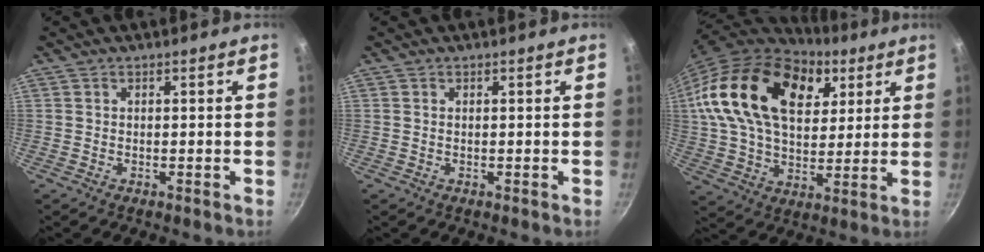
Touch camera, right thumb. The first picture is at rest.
{"total": 0.0}
{"total": 26.0, "force": [9.7, 16.1, 18.0], "torque": [-0.297, -0.007, 0.163]}